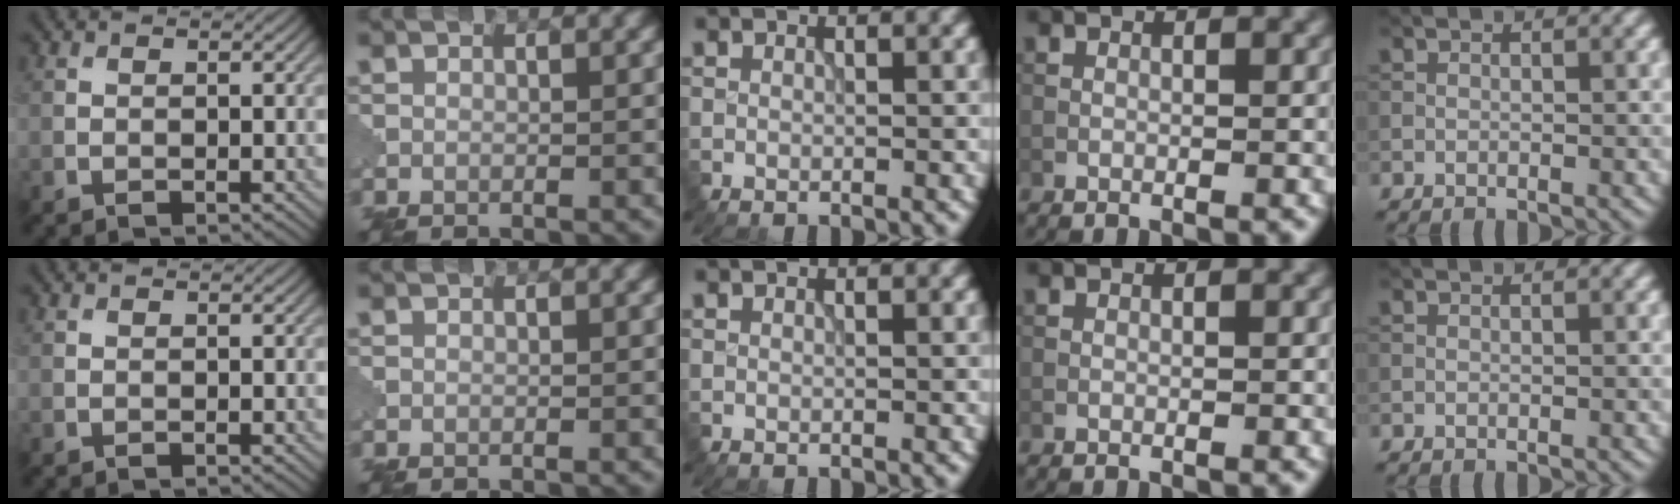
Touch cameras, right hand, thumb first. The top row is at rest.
{}